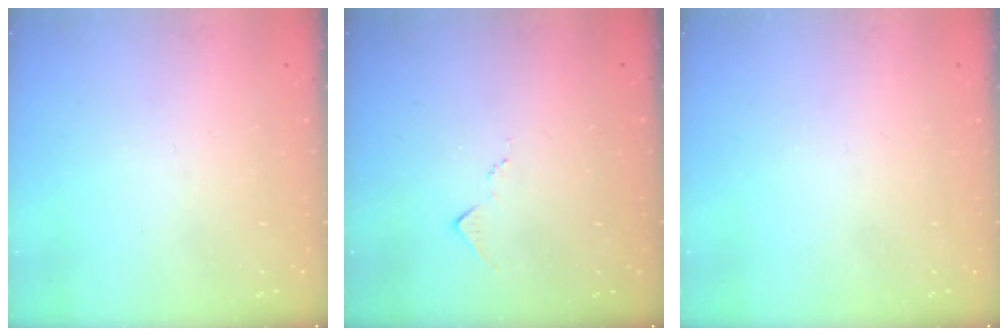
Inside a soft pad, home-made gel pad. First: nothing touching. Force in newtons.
{"total": 7.0, "press": 7.0, "slide": 0.3}
{"total": 0.0}